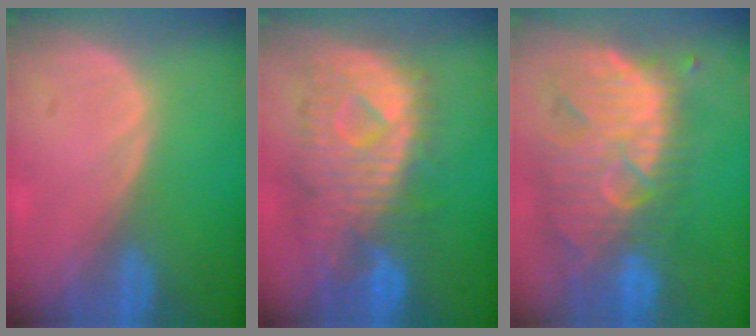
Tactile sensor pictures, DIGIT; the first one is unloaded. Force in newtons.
{"total": 11.2, "press": 9.8, "slide": 5.4}
{"total": 12.8, "press": 11.2, "slide": 6.2}